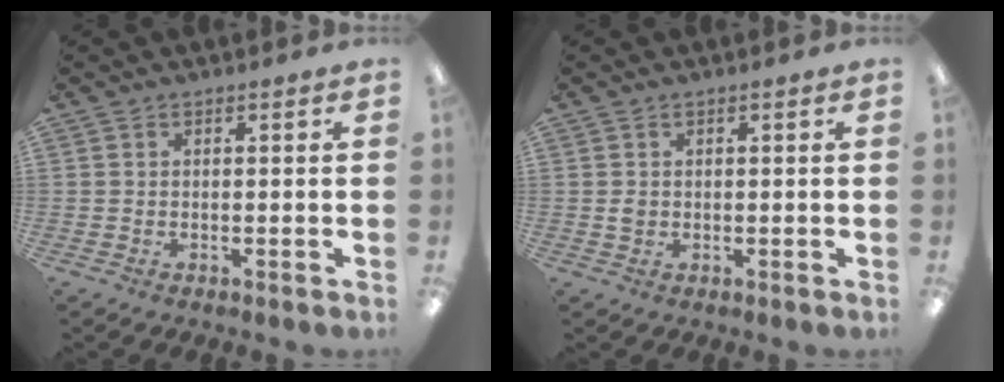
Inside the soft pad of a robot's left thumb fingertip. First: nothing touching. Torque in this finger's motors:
{"motor_torque": [0.09, 0.32, 0.42, -0.37, -0.02]}